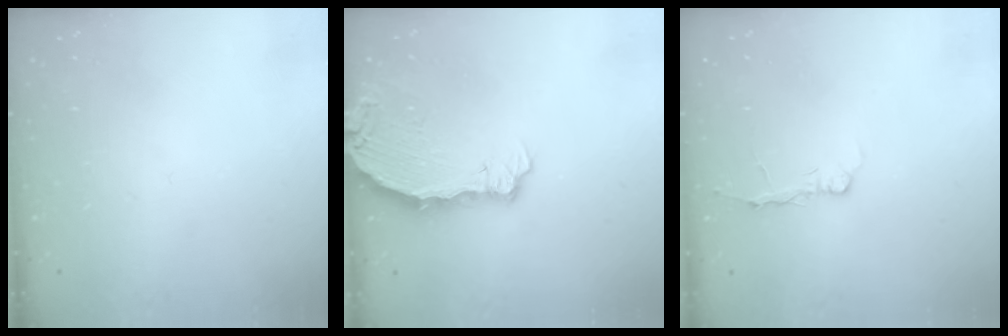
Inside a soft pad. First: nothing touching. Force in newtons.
{"total": 7.4, "press": 5.8, "slide": 4.6}
{"total": 3.4, "press": 3.3, "slide": 0.4}